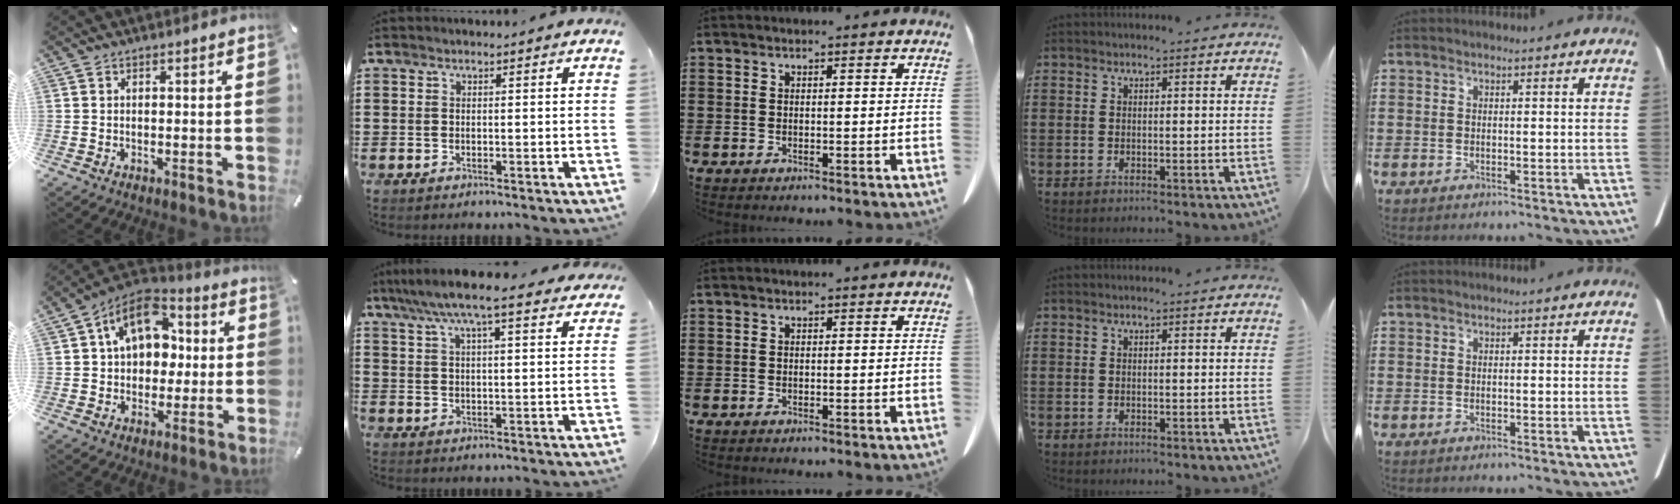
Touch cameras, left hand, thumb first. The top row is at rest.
{"thumb": {"total": 13.8, "force": [4.0, 10.5, 8.0], "torque": [-0.131, -0.012, 0.072]}, "index": {"total": 7.9, "force": [6.6, 0.6, 4.2], "torque": [-0.100, -0.020, 0.117]}}